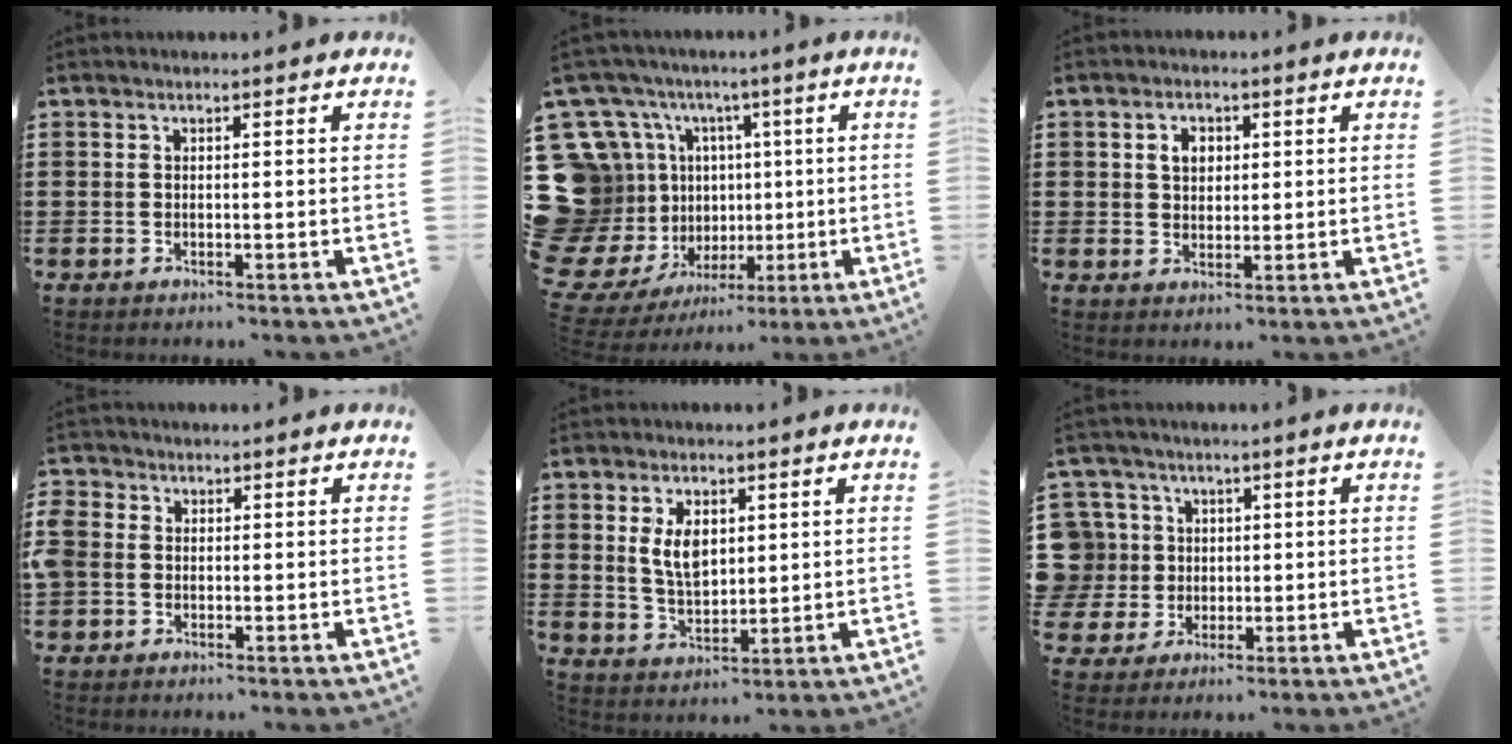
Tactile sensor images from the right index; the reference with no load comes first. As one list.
[{"total": 14.1, "force": [0.8, 14.0, 1.9], "torque": [-0.115, -0.027, 0.070]}, {"total": 3.0, "force": [0.8, 2.3, 1.8], "torque": [-0.044, 0.013, 0.012]}, {"total": 2.2, "force": [-0.7, 1.9, 1.0], "torque": [-0.038, 0.002, -0.020]}, {"total": 5.7, "force": [1.6, 3.3, 4.4], "torque": [-0.088, 0.007, 0.025]}, {"total": 6.6, "force": [0.8, 6.4, 1.1], "torque": [-0.069, 0.013, 0.014]}]